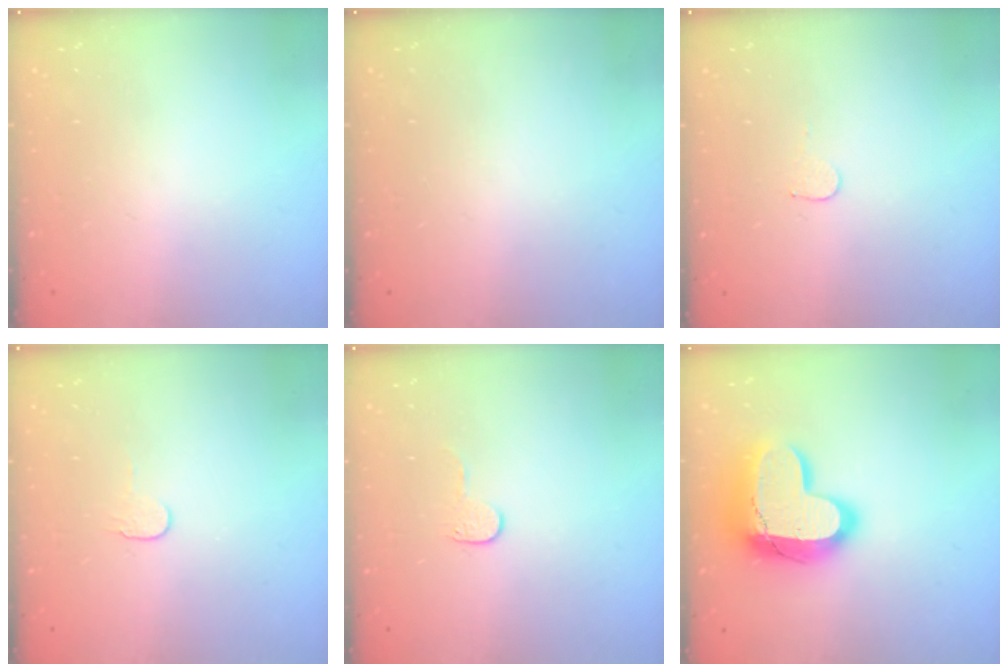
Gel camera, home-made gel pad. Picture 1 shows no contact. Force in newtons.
{"total": 0.0}
{"total": 3.4, "press": 3.4, "slide": 0.2}
{"total": 3.7, "press": 3.7, "slide": 0.4}
{"total": 3.8, "press": 3.8, "slide": 0.4}
{"total": 24.2, "press": 24.2, "slide": 1.6}